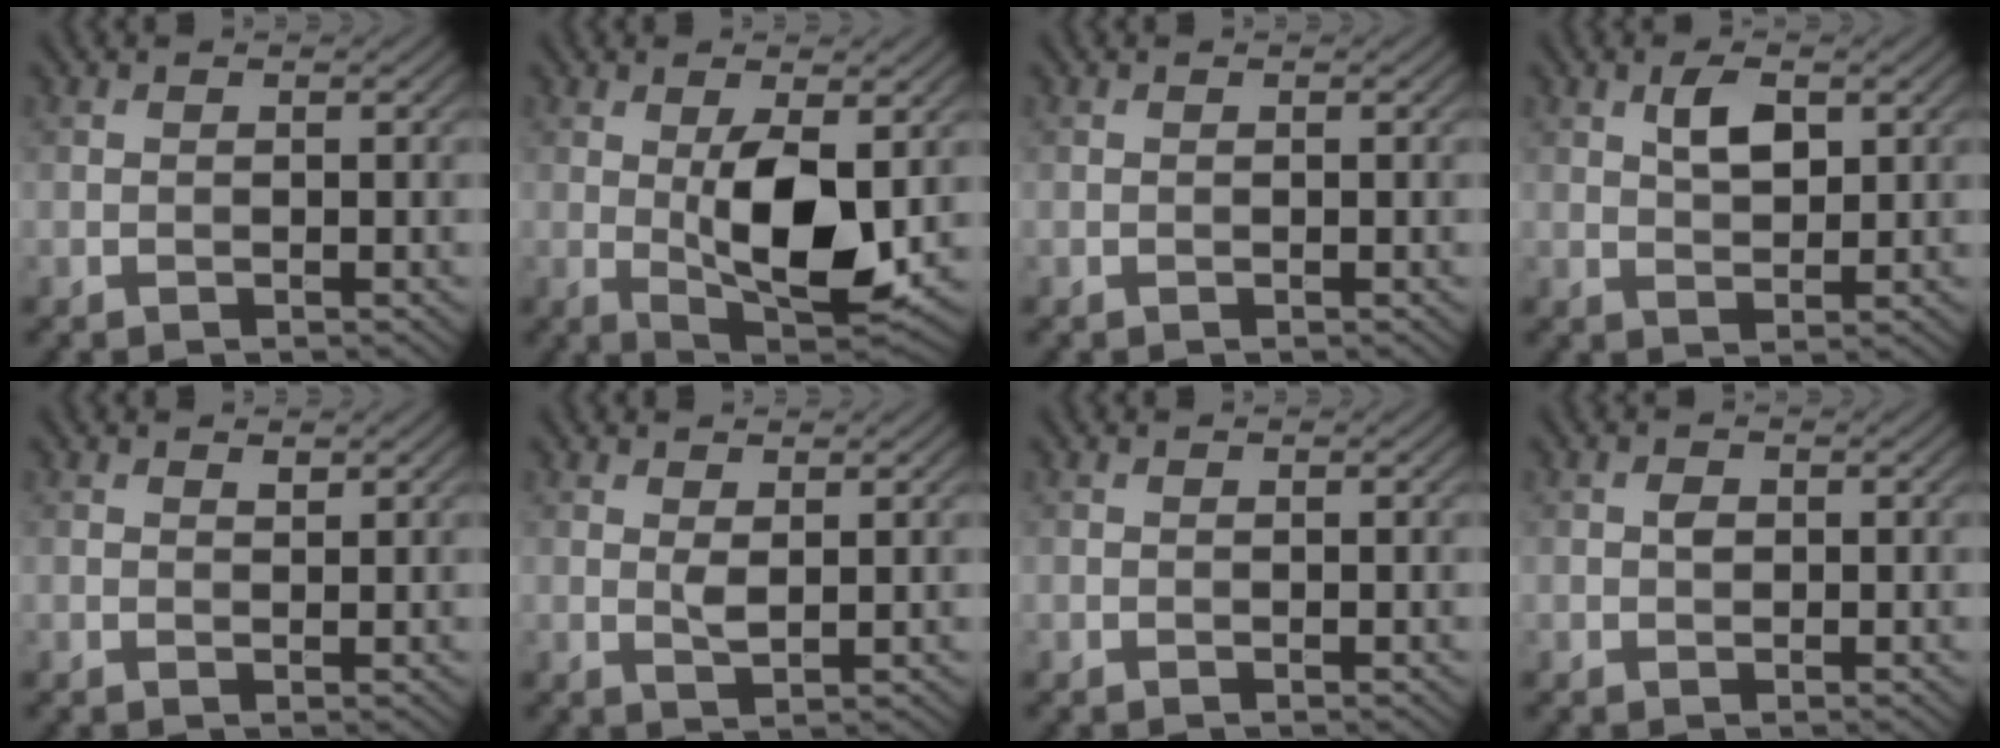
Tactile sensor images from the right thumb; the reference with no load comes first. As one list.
[{"total": 9.3, "force": [0.1, 3.8, 8.5], "torque": [-0.154, -0.007, 0.010]}, {"total": 0.0}, {"total": 3.8, "force": [1.5, 1.9, 3.0], "torque": [-0.062, 0.003, 0.028]}, {"total": 0.8, "force": [0.6, 0.3, 0.4], "torque": [-0.009, -0.003, 0.012]}, {"total": 1.7, "force": [0.8, 0.5, 1.4], "torque": [-0.034, -0.004, 0.019]}, {"total": 0.0}, {"total": 1.1, "force": [0.1, 0.8, 0.7], "torque": [-0.015, 0.000, 0.000]}]